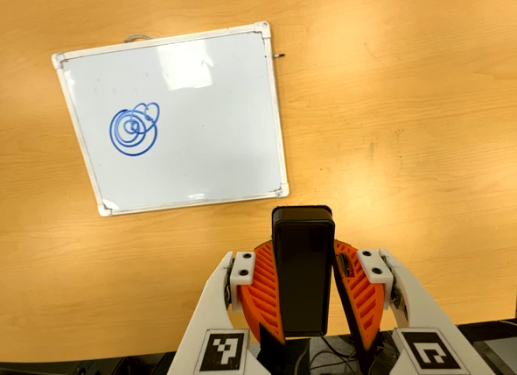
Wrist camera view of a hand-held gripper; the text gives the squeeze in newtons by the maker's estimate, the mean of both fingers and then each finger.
{"total": 7.5, "left": 6.8, "right": 8.3}